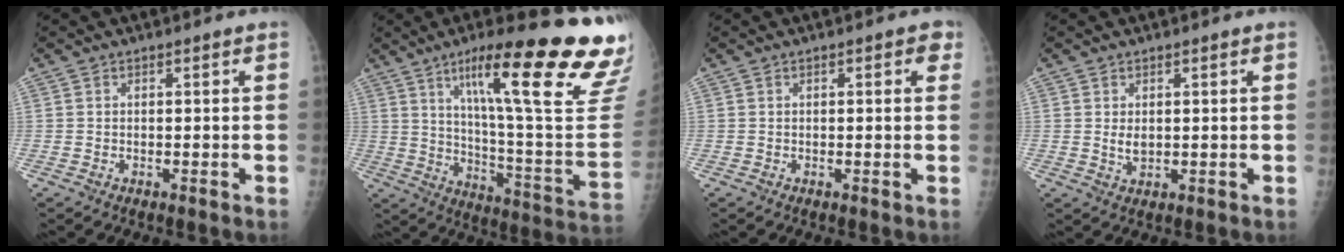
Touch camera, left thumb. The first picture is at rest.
{"total": 31.2, "force": [18.3, 4.4, 24.8], "torque": [-0.286, -0.073, 0.270]}
{"total": 2.9, "force": [1.0, 1.3, 2.4], "torque": [-0.019, 0.003, 0.007]}
{"total": 2.8, "force": [0.4, 1.7, 2.2], "torque": [-0.030, -0.004, 0.011]}